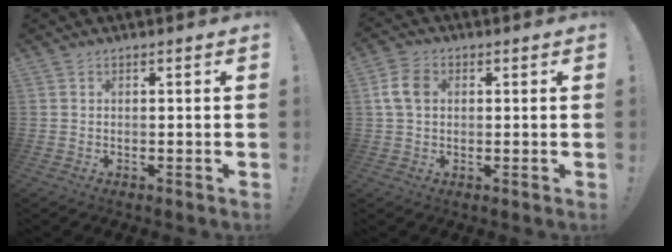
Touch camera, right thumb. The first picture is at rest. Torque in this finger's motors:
{"motor_torque": [0.96, 0.98, 0.62, -0.32, 0.00]}